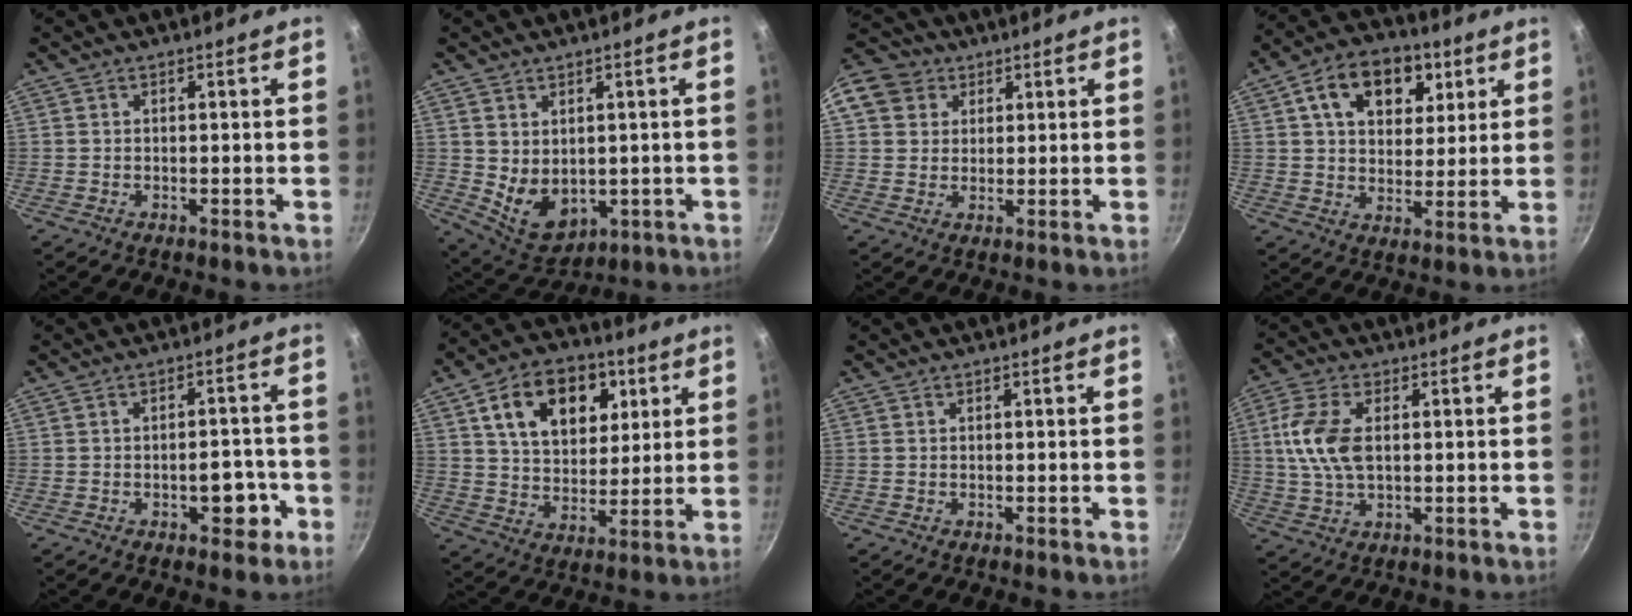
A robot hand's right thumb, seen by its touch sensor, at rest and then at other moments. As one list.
[{"total": 8.5, "force": [0.4, 6.2, 5.8], "torque": [-0.074, -0.020, 0.035]}, {"total": 11.2, "force": [4.2, 9.5, 4.2], "torque": [-0.077, 0.020, 0.068]}, {"total": 15.0, "force": [6.1, 10.2, 9.1], "torque": [-0.111, -0.006, 0.090]}, {"total": 6.2, "force": [-2.4, 3.5, 4.6], "torque": [-0.028, 0.020, -0.029]}, {"total": 17.1, "force": [6.6, 11.5, 10.8], "torque": [-0.136, -0.012, 0.103]}, {"total": 0.0}, {"total": 10.0, "force": [1.4, 5.7, 8.1], "torque": [-0.164, 0.006, 0.024]}]